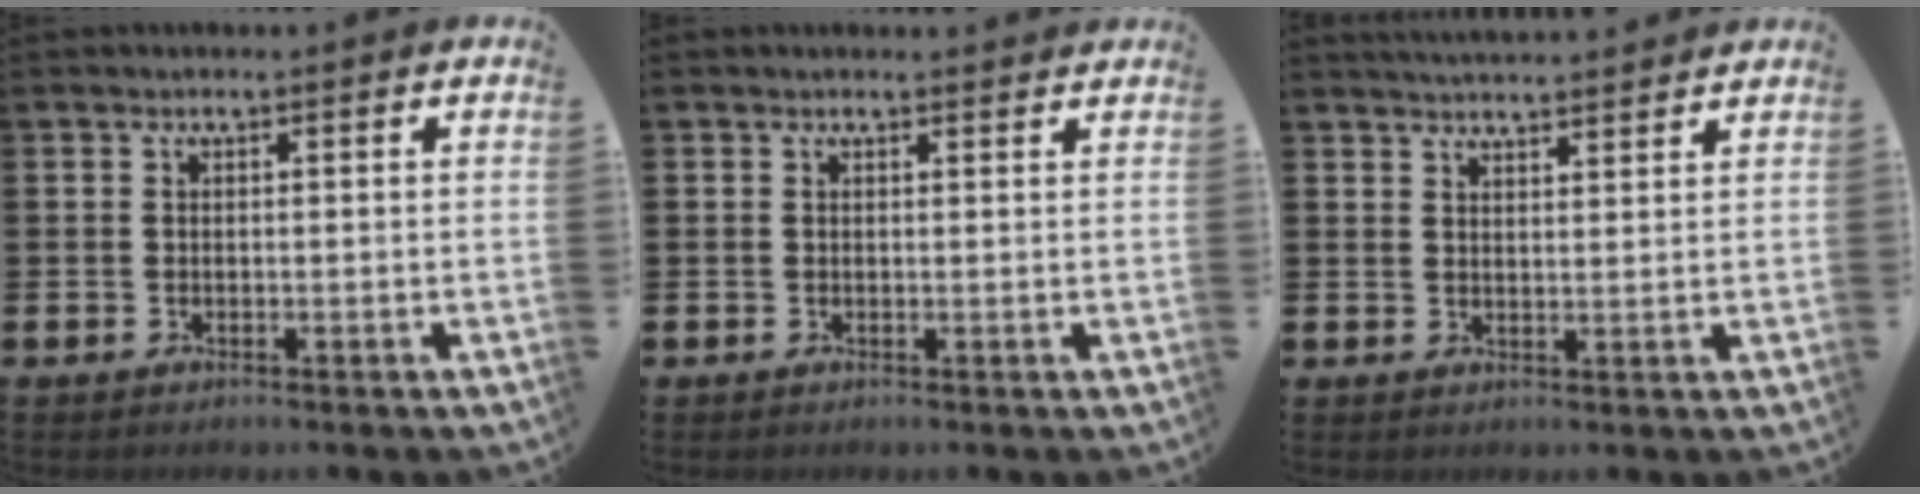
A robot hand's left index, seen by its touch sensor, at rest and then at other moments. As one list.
[{"total": 0.7, "force": [0.6, 0.1, 0.1], "torque": [0.004, -0.003, 0.010]}, {"total": 3.5, "force": [3.5, -0.1, 0.0], "torque": [-0.007, -0.019, 0.064]}]